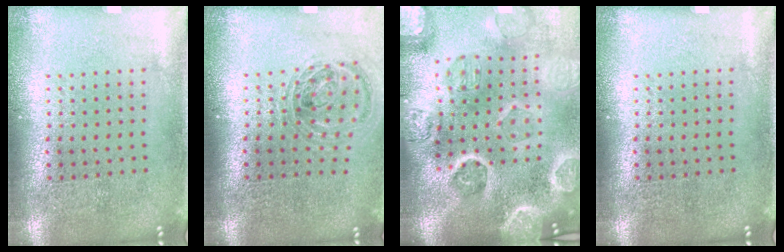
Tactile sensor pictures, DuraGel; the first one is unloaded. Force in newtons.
{"total": 0.9, "press": 0.9, "slide": 0.3}
{"total": 4.8, "press": 4.3, "slide": 2.2}
{"total": 0.0}